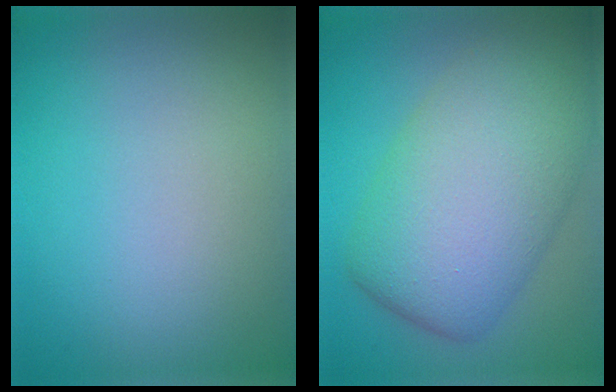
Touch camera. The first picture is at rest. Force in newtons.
{"total": 10.7, "press": 10.7, "slide": 0.4}